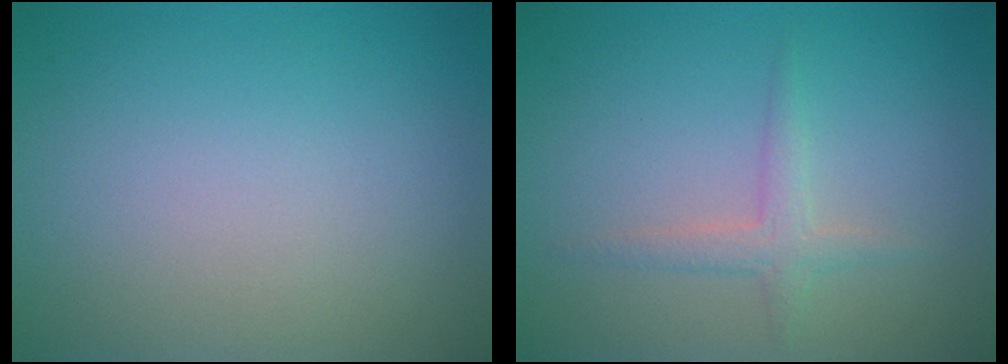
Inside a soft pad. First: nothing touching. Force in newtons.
{"total": 1.7, "press": 1.7, "slide": 0.1}